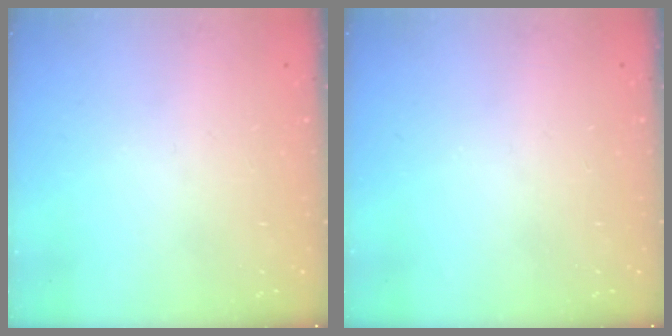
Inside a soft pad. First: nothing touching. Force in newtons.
{"total": 0.0}